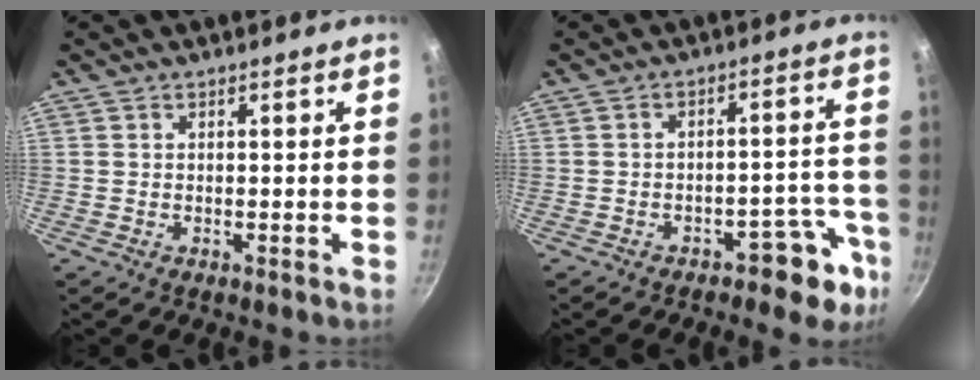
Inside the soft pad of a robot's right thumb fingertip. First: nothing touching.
{"total": 8.3, "force": [-4.9, 4.4, 5.1], "torque": [-0.011, 0.061, -0.050]}